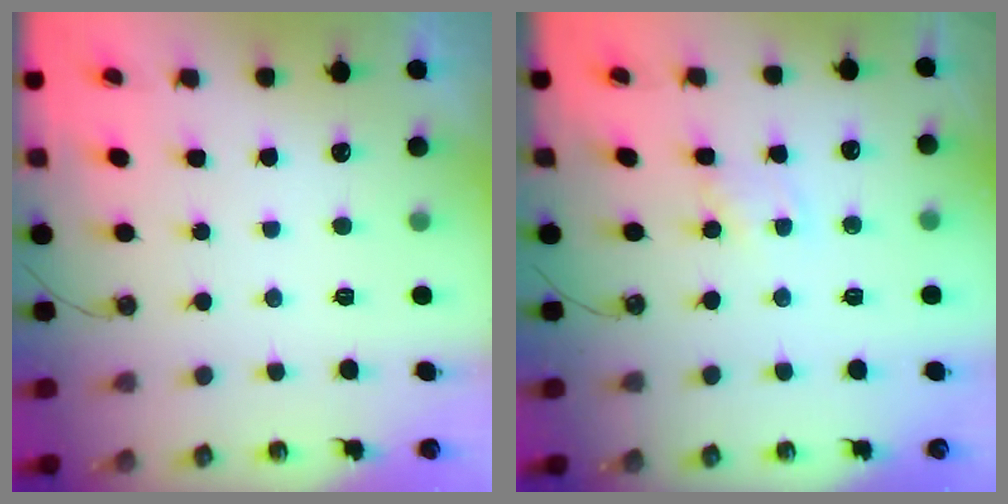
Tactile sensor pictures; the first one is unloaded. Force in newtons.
{"total": 2.7, "press": 2.7, "slide": 0.2}